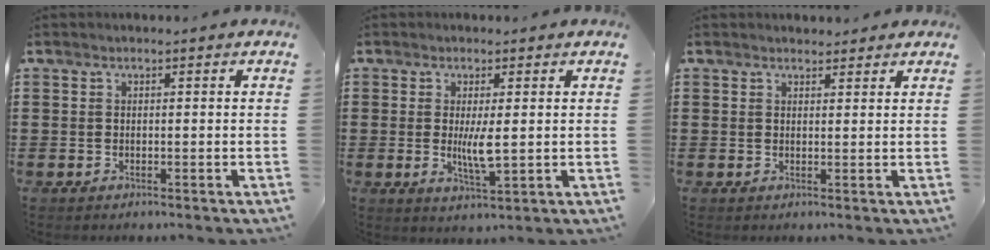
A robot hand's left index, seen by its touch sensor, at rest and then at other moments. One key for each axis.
{"total": 4.6, "fx": 0.2, "fy": 0.9, "fz": 4.5, "tx": -0.074, "ty": -0.005, "tz": 0.002}
{"total": 1.8, "fx": 1.7, "fy": 0.6, "fz": 0.1, "tx": 0.002, "ty": 0.002, "tz": 0.031}